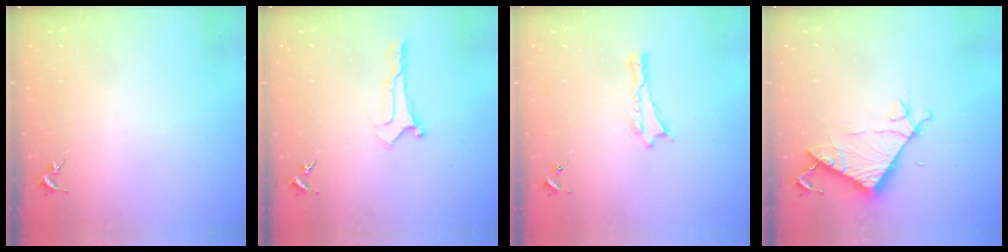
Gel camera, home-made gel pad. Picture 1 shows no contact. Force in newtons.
{"total": 0.0}
{"total": 0.0}
{"total": 7.5, "press": 7.5, "slide": 0.5}